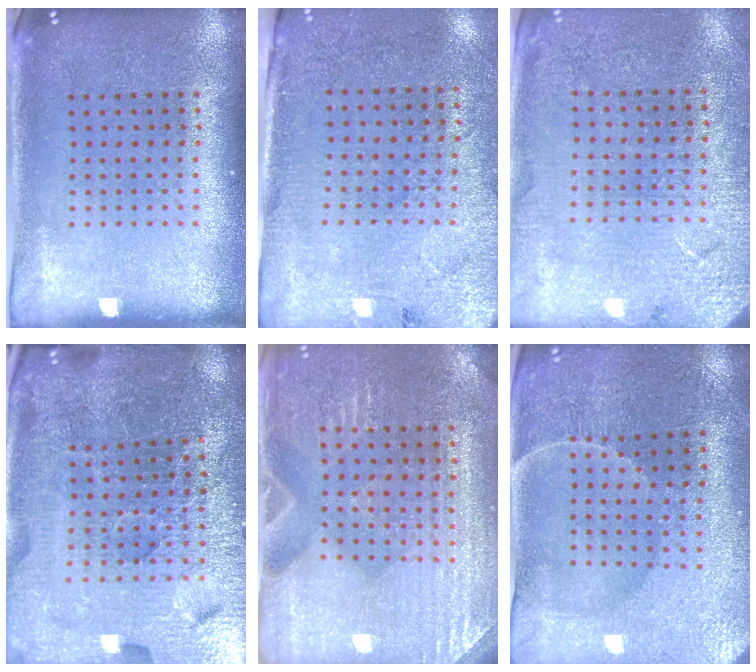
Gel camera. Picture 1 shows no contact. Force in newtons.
{"total": 2.7, "press": 2.4, "slide": 1.3}
{"total": 2.7, "press": 2.7, "slide": 0.1}
{"total": 5.0, "press": 4.8, "slide": 1.5}
{"total": 3.3, "press": 3.3, "slide": 0.5}
{"total": 1.0, "press": 0.9, "slide": 0.3}